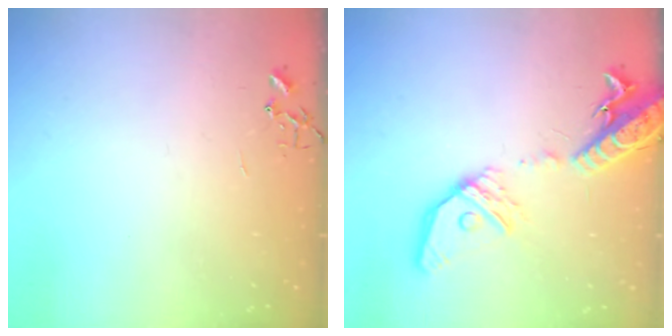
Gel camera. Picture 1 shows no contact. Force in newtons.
{"total": 19.6, "press": 19.2, "slide": 4.0}